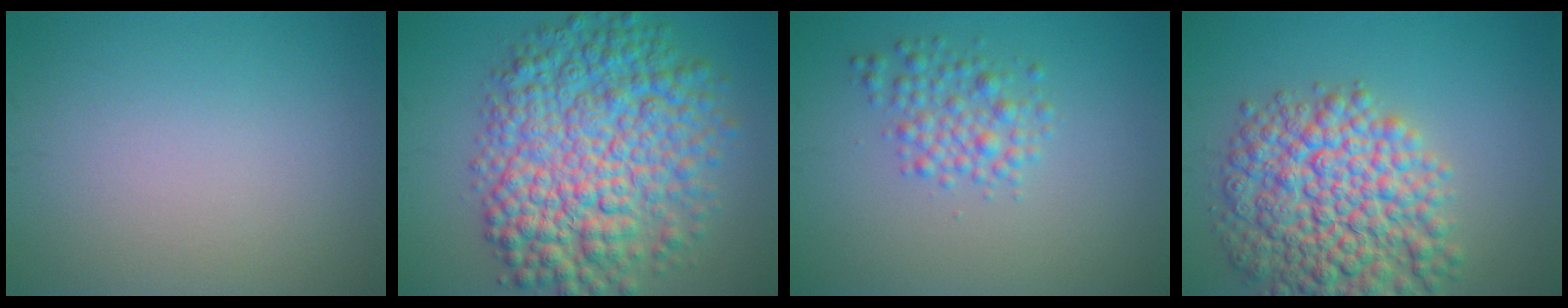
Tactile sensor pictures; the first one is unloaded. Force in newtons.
{"total": 11.5, "press": 11.5, "slide": 0.1}
{"total": 2.8, "press": 2.8, "slide": 0.1}
{"total": 10.4, "press": 10.4, "slide": 0.4}